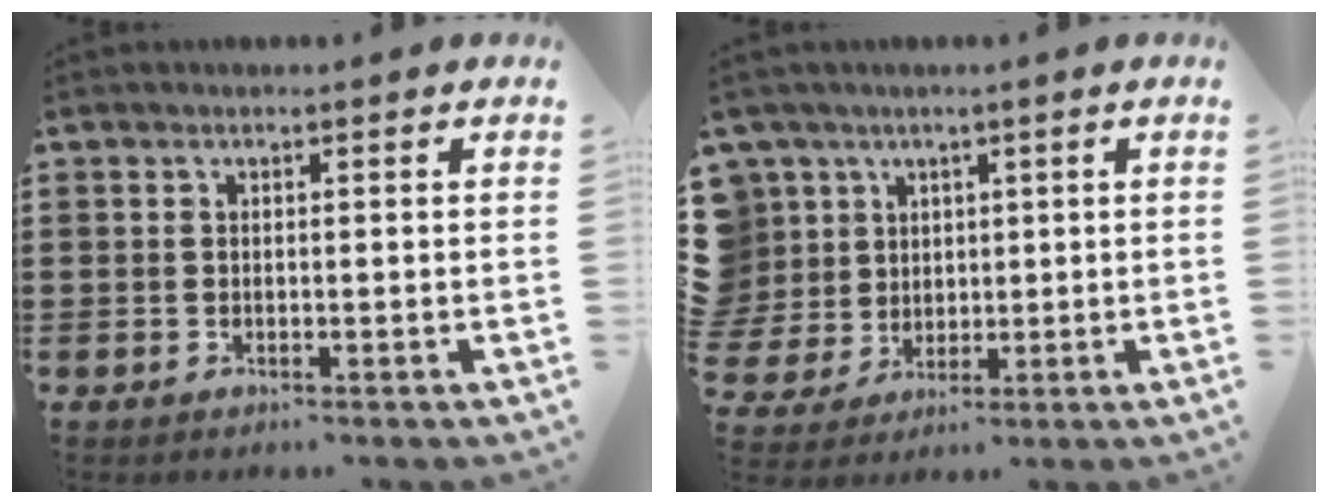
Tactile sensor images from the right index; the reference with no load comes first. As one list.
[{"total": 7.2, "force": [1.9, 6.9, 0.7], "torque": [-0.060, 0.012, 0.038]}]